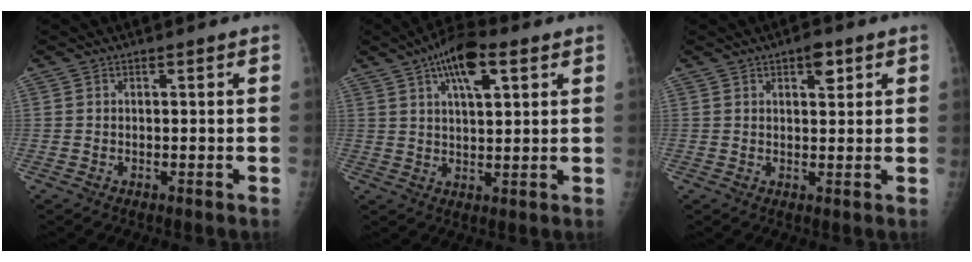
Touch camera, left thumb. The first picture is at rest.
{"total": 10.5, "force": [5.3, 4.0, 8.1], "torque": [-0.123, -0.005, 0.085]}
{"total": 3.5, "force": [2.0, 1.6, 2.4], "torque": [-0.021, -0.008, 0.027]}